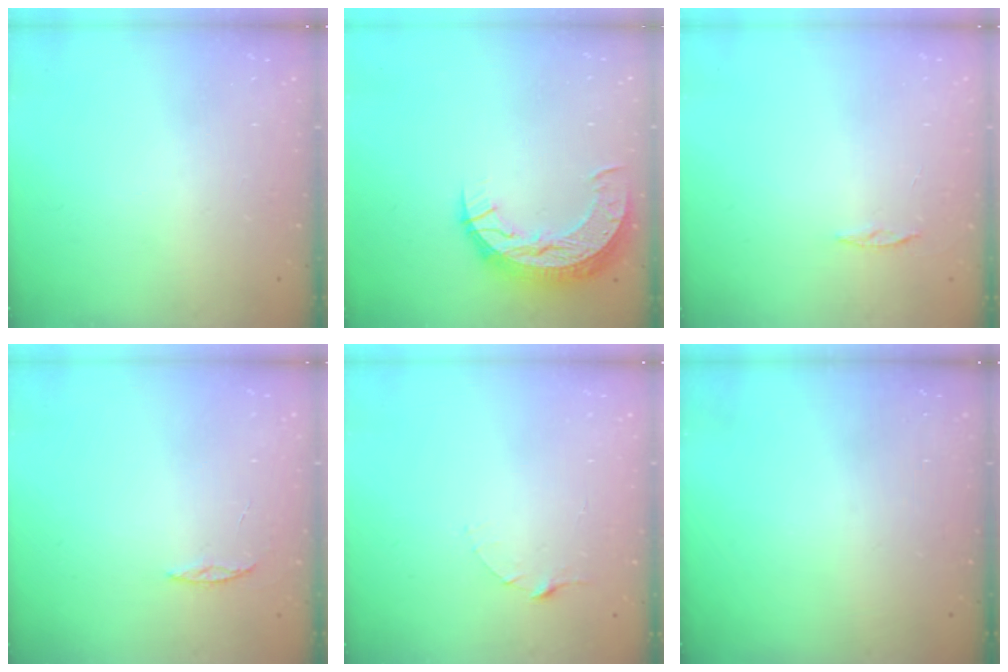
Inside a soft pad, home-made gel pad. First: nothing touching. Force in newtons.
{"total": 12.2, "press": 12.2, "slide": 0.9}
{"total": 3.1, "press": 3.1, "slide": 0.3}
{"total": 2.4, "press": 2.4, "slide": 0.2}
{"total": 2.5, "press": 2.5, "slide": 0.3}
{"total": 0.0}